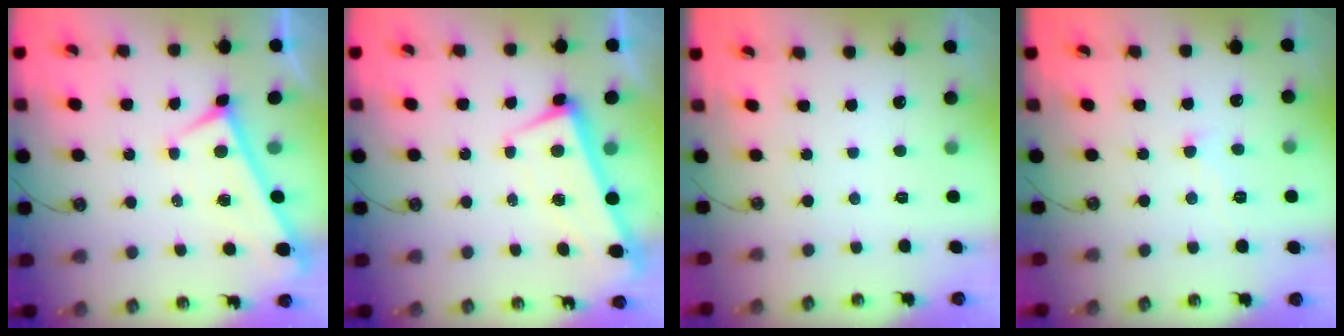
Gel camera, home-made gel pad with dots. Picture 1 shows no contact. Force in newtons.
{"total": 1.6, "press": 0.5, "slide": 1.5}
{"total": 0.0}
{"total": 1.3, "press": 1.1, "slide": 0.6}